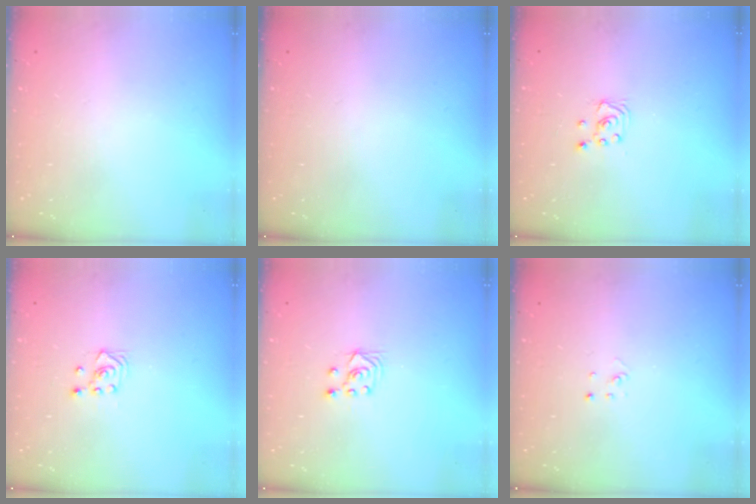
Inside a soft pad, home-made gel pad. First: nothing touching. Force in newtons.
{"total": 0.0}
{"total": 2.3, "press": 2.3, "slide": 0.2}
{"total": 3.0, "press": 2.6, "slide": 1.5}
{"total": 2.6, "press": 2.5, "slide": 1.0}
{"total": 2.0, "press": 2.0, "slide": 0.1}